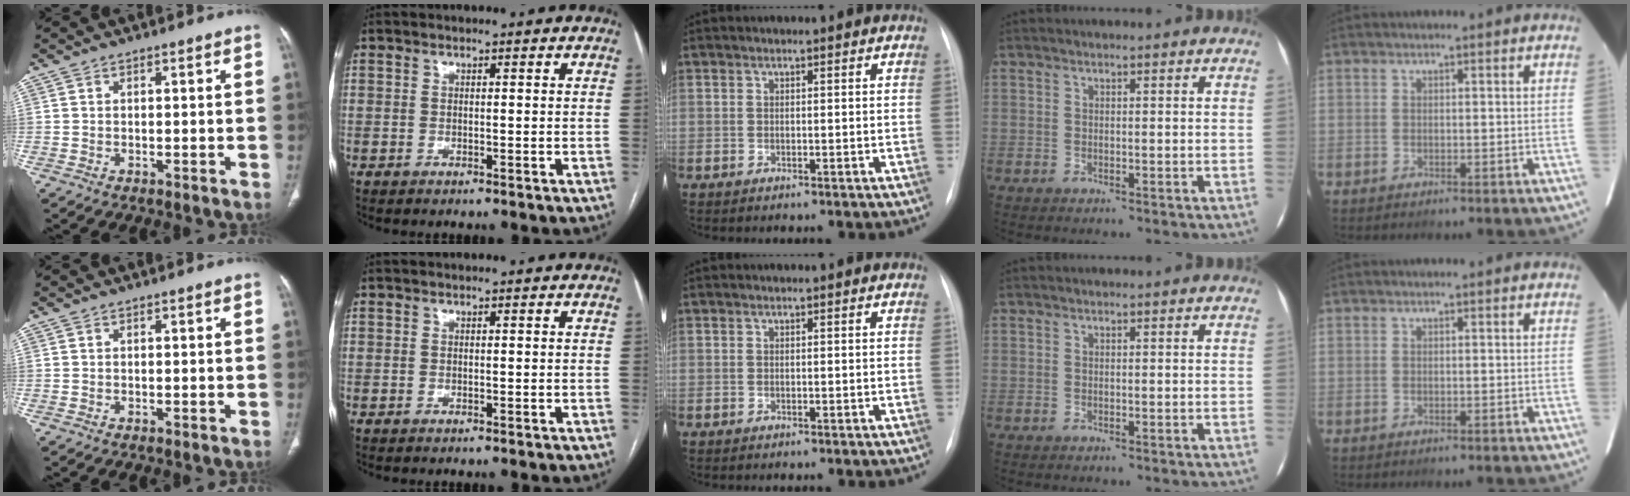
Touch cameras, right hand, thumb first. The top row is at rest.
{}